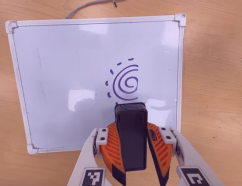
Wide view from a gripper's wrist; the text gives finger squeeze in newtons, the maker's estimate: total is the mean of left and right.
{"total": 10.8, "left": 10.9, "right": 10.7}